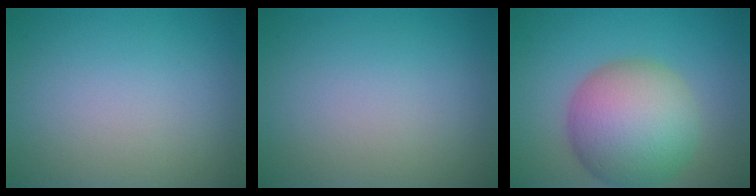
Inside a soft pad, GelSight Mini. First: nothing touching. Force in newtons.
{"total": 0.0}
{"total": 9.4, "press": 9.4, "slide": 0.3}